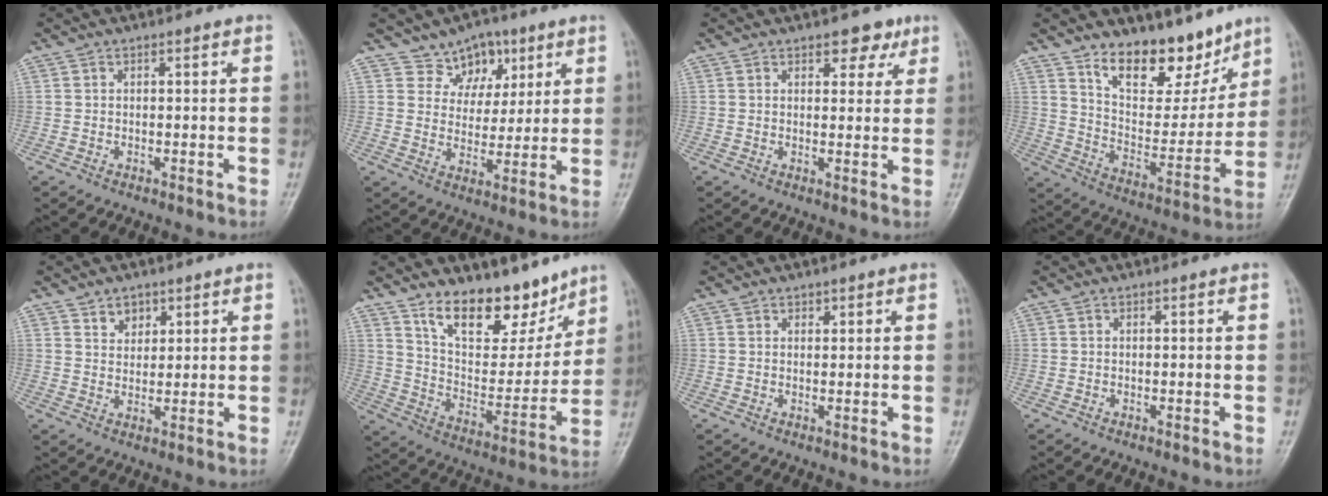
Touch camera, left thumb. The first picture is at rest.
{"total": 7.7, "force": [4.7, 5.6, 2.1], "torque": [0.005, -0.024, 0.080]}
{"total": 4.2, "force": [2.7, 2.6, 2.0], "torque": [0.001, -0.011, 0.034]}
{"total": 15.0, "force": [11.3, 7.0, 6.9], "torque": [-0.056, -0.084, 0.196]}
{"total": 3.6, "force": [2.4, 2.6, 1.0], "torque": [0.006, -0.017, 0.041]}
{"total": 16.2, "force": [12.0, 7.5, 7.8], "torque": [-0.071, -0.081, 0.210]}
{"total": 1.0, "force": [0.7, 0.6, 0.1], "torque": [0.012, -0.004, 0.007]}
{"total": 0.0}